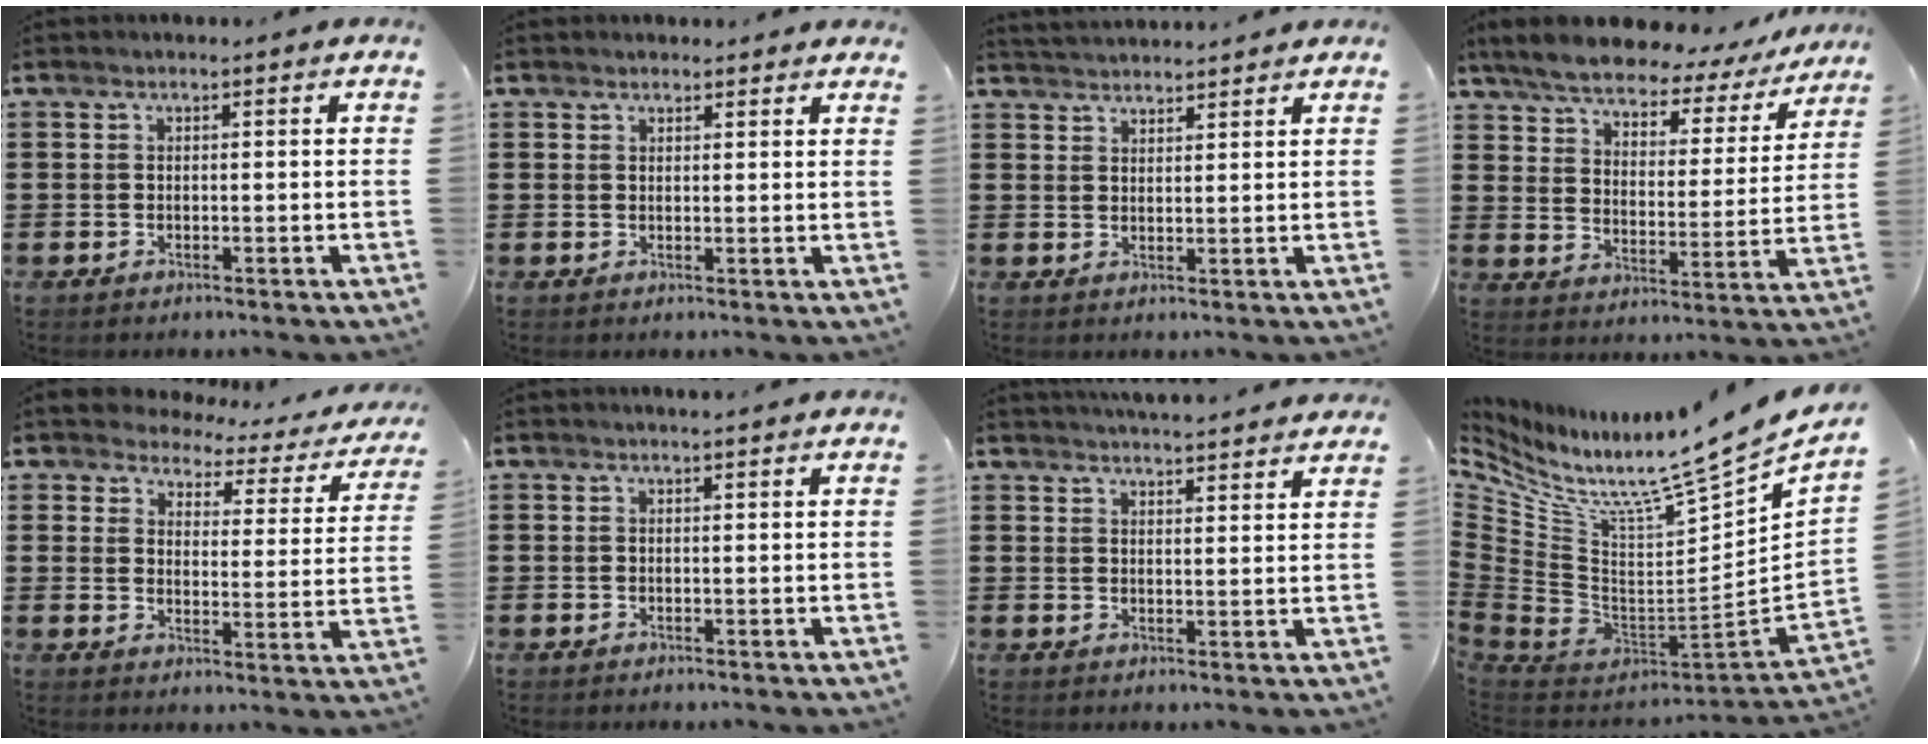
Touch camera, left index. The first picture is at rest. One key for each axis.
{"total": 1.6, "fx": 1.6, "fy": 0.3, "fz": 0.0, "tx": -0.004, "ty": 0.003, "tz": 0.031}
{"total": 2.5, "fx": 2.5, "fy": -0.2, "fz": -0.2, "tx": -0.004, "ty": -0.005, "tz": 0.049}
{"total": 6.1, "fx": 5.6, "fy": 1.4, "fz": 2.1, "tx": -0.071, "ty": -0.031, "tz": 0.093}
{"total": 3.1, "fx": 2.9, "fy": 1.1, "fz": 0.1, "tx": -0.027, "ty": -0.020, "tz": 0.045}
{"total": 0.7, "fx": 0.6, "fy": -0.1, "fz": 0.3, "tx": -0.007, "ty": -0.001, "tz": 0.012}
{"total": 3.8, "fx": 3.8, "fy": -0.2, "fz": 0.3, "tx": -0.009, "ty": -0.019, "tz": 0.067}
{"total": 9.5, "fx": 8.1, "fy": -0.8, "fz": 4.8, "tx": -0.101, "ty": -0.101, "tz": 0.120}